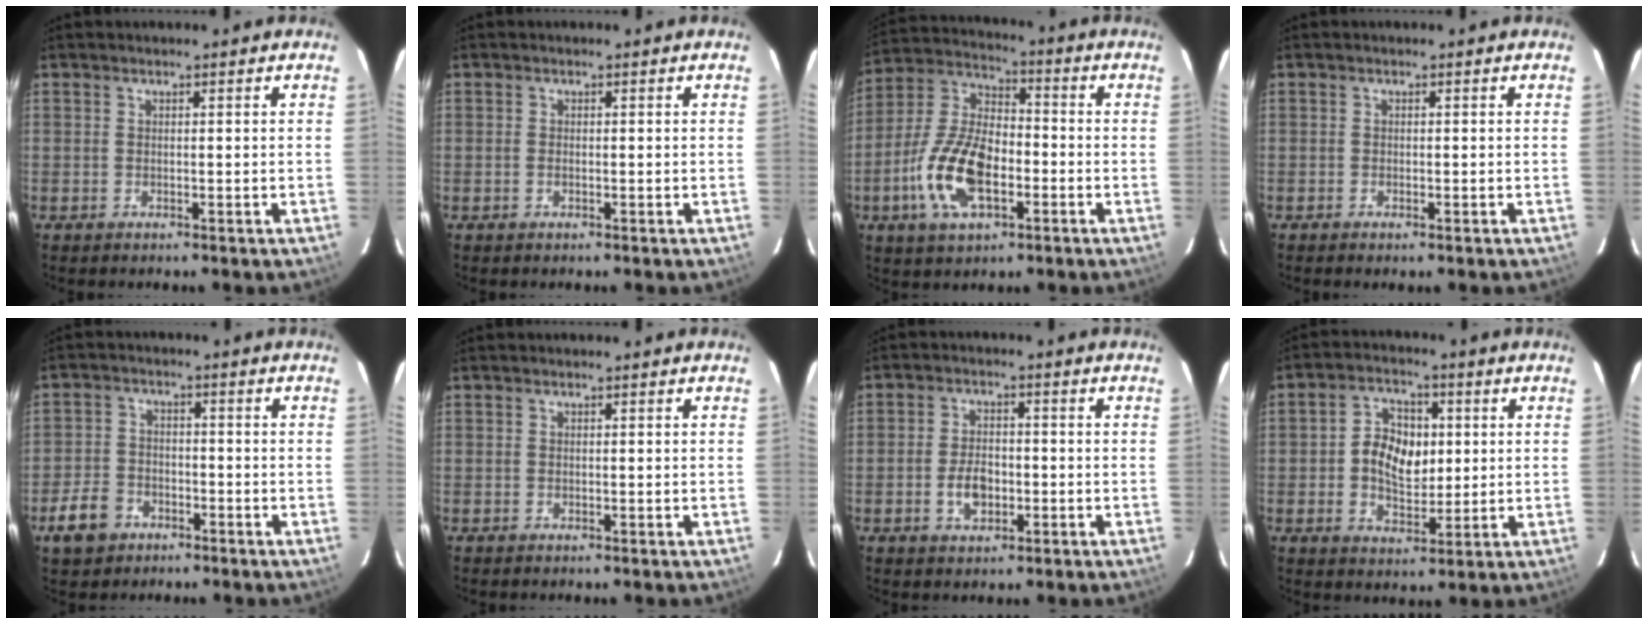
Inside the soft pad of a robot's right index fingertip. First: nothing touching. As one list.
[{"total": 0.6, "force": [-0.2, 0.3, 0.5], "torque": [-0.011, 0.000, -0.004]}, {"total": 15.4, "force": [-5.2, 7.5, 12.4], "torque": [-0.265, 0.004, -0.096]}, {"total": 0.7, "force": [-0.5, 0.2, 0.5], "torque": [-0.010, -0.002, -0.010]}, {"total": 7.0, "force": [-4.0, 5.1, 2.6], "torque": [-0.075, 0.014, -0.066]}, {"total": 0.0}, {"total": 5.4, "force": [-1.7, 3.3, 3.9], "torque": [-0.080, 0.005, -0.026]}, {"total": 8.6, "force": [0.6, 6.1, 6.1], "torque": [-0.116, 0.016, 0.012]}]